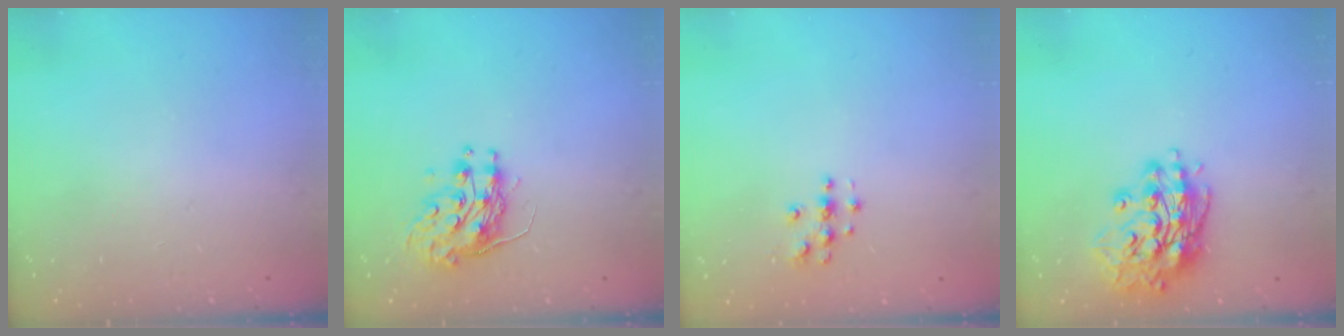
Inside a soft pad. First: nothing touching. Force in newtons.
{"total": 9.2, "press": 9.2, "slide": 0.7}
{"total": 3.8, "press": 3.8, "slide": 0.4}
{"total": 15.4, "press": 15.2, "slide": 2.6}